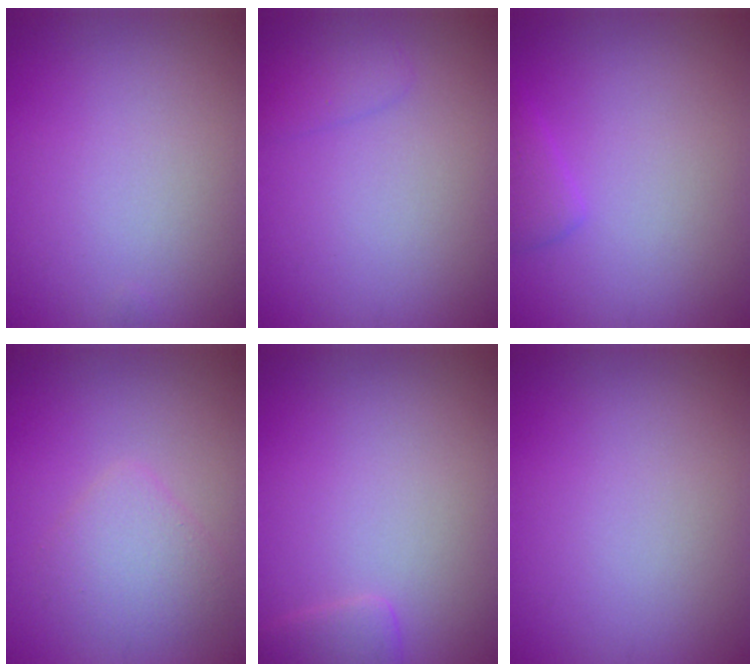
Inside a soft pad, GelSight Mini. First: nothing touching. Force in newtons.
{"total": 1.3, "press": 1.3, "slide": 0.2}
{"total": 1.6, "press": 1.6, "slide": 0.1}
{"total": 2.5, "press": 2.5, "slide": 0.2}
{"total": 1.5, "press": 1.5, "slide": 0.1}
{"total": 0.0}